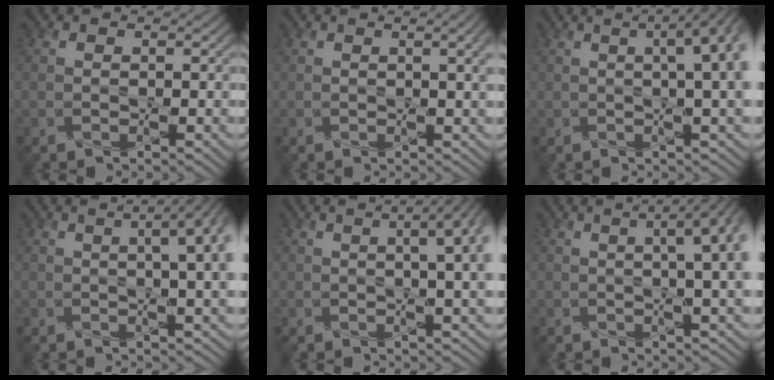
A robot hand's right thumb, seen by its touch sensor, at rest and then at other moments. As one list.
[{"total": 3.6, "force": [1.1, 1.0, 3.2], "torque": [-0.042, 0.007, 0.022]}, {"total": 9.4, "force": [1.3, 2.8, 8.8], "torque": [-0.096, 0.029, 0.002]}, {"total": 8.2, "force": [1.4, 2.4, 7.8], "torque": [-0.090, 0.025, 0.008]}, {"total": 7.8, "force": [1.5, 2.4, 7.3], "torque": [-0.083, 0.027, 0.009]}, {"total": 8.7, "force": [1.3, 2.6, 8.2], "torque": [-0.091, 0.027, 0.003]}]